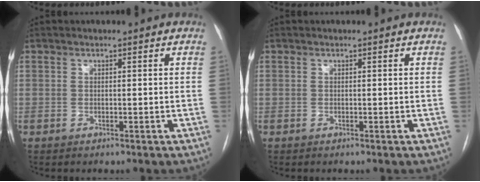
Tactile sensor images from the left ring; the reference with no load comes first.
{"total": 0.0}